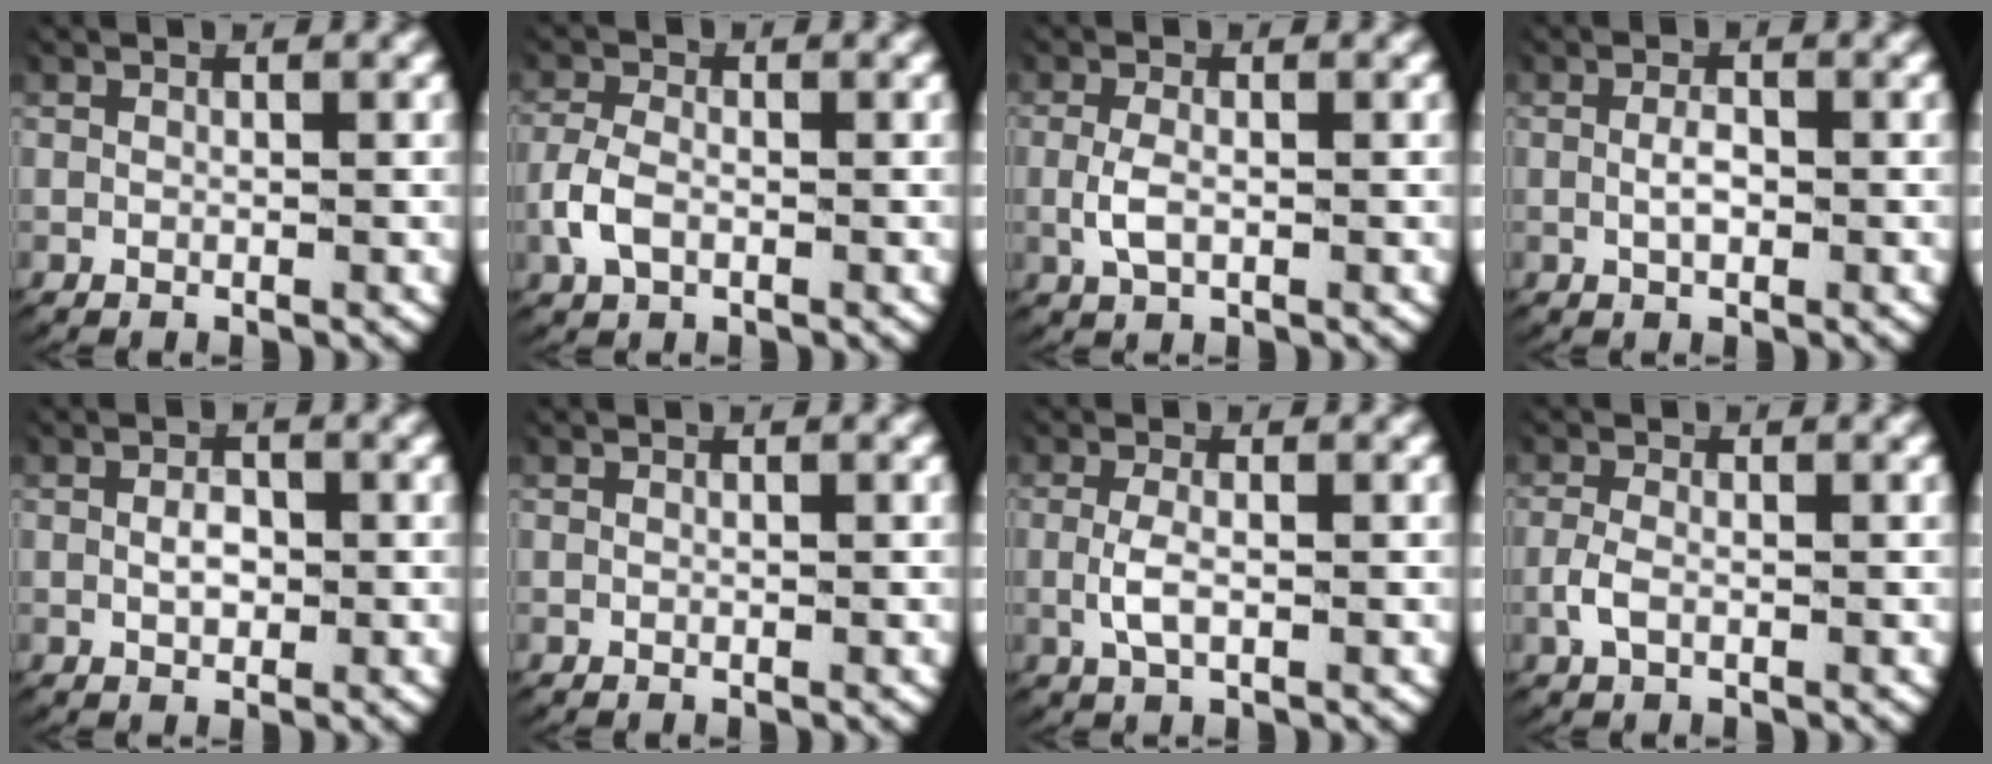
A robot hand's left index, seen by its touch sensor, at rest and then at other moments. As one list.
[{"total": 2.8, "force": [-0.8, 1.9, 1.9], "torque": [-0.056, -0.006, -0.010]}, {"total": 2.0, "force": [-0.3, 1.0, 1.7], "torque": [-0.053, -0.011, 0.001]}, {"total": 1.7, "force": [-0.4, 0.9, 1.4], "torque": [-0.035, -0.006, -0.005]}, {"total": 1.6, "force": [-0.2, 1.1, 1.2], "torque": [-0.027, -0.008, 0.001]}, {"total": 0.0}, {"total": 2.0, "force": [-0.3, 0.7, 1.9], "torque": [-0.052, -0.010, 0.001]}, {"total": 1.7, "force": [-0.6, 0.8, 1.4], "torque": [-0.041, -0.007, -0.007]}]